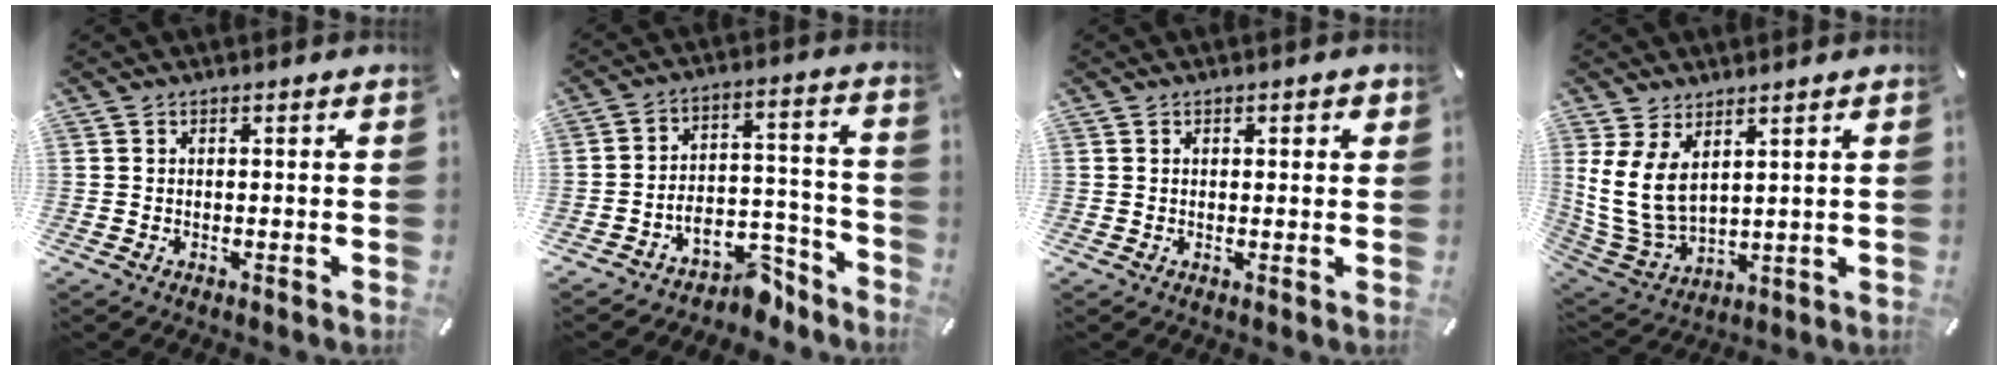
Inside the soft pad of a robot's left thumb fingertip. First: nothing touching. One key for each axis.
{"total": 9.7, "fx": -6.5, "fy": 6.2, "fz": 3.6, "tx": -0.024, "ty": 0.032, "tz": -0.109}
{"total": 1.0, "fx": 0.3, "fy": 0.7, "fz": 0.7, "tx": -0.005, "ty": 0.002, "tz": 0.002}
{"total": 10.4, "fx": 4.3, "fy": 6.4, "fz": 7.0, "tx": -0.179, "ty": -0.023, "tz": 0.081}